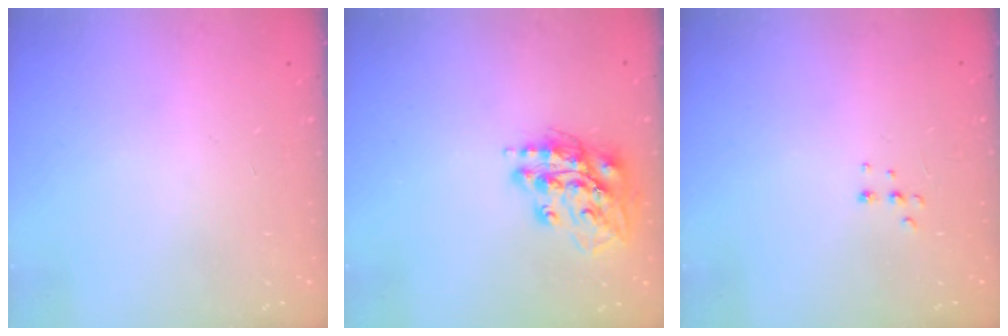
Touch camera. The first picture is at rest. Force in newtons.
{"total": 15.4, "press": 15.3, "slide": 1.9}
{"total": 3.4, "press": 3.3, "slide": 0.6}